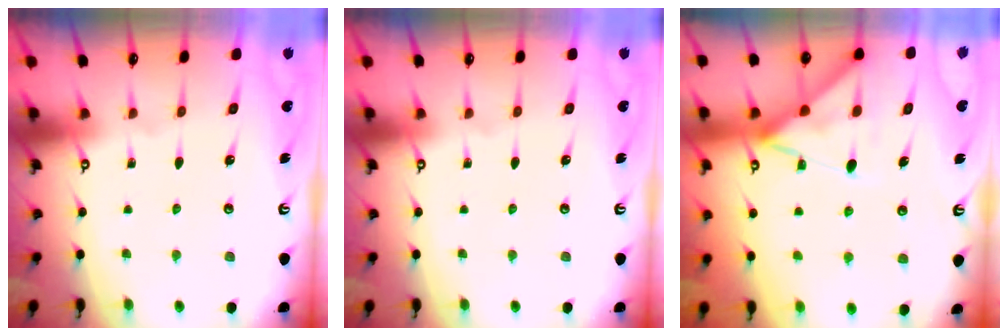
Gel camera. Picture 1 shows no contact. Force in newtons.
{"total": 0.0}
{"total": 13.5, "press": 13.5, "slide": 1.2}